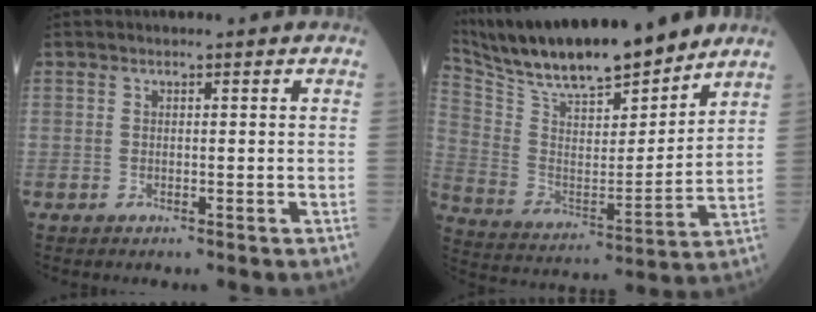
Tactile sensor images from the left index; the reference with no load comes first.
{"total": 20.3, "force": [17.6, 3.6, 9.4], "torque": [-0.175, -0.003, 0.302]}